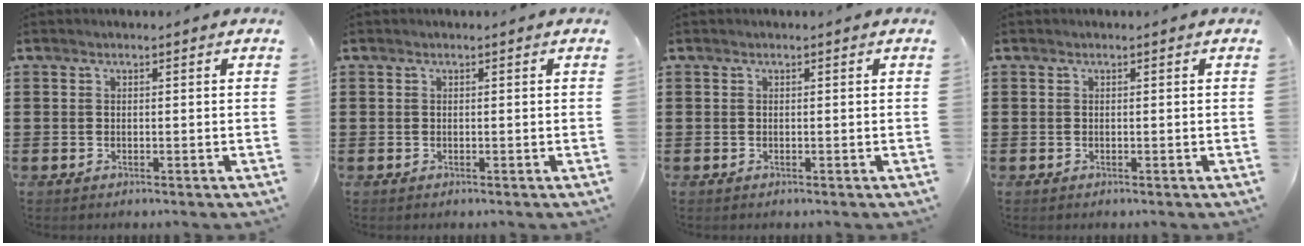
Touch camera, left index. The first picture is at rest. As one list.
[{"total": 0.0}, {"total": 0.0}, {"total": 0.0}]